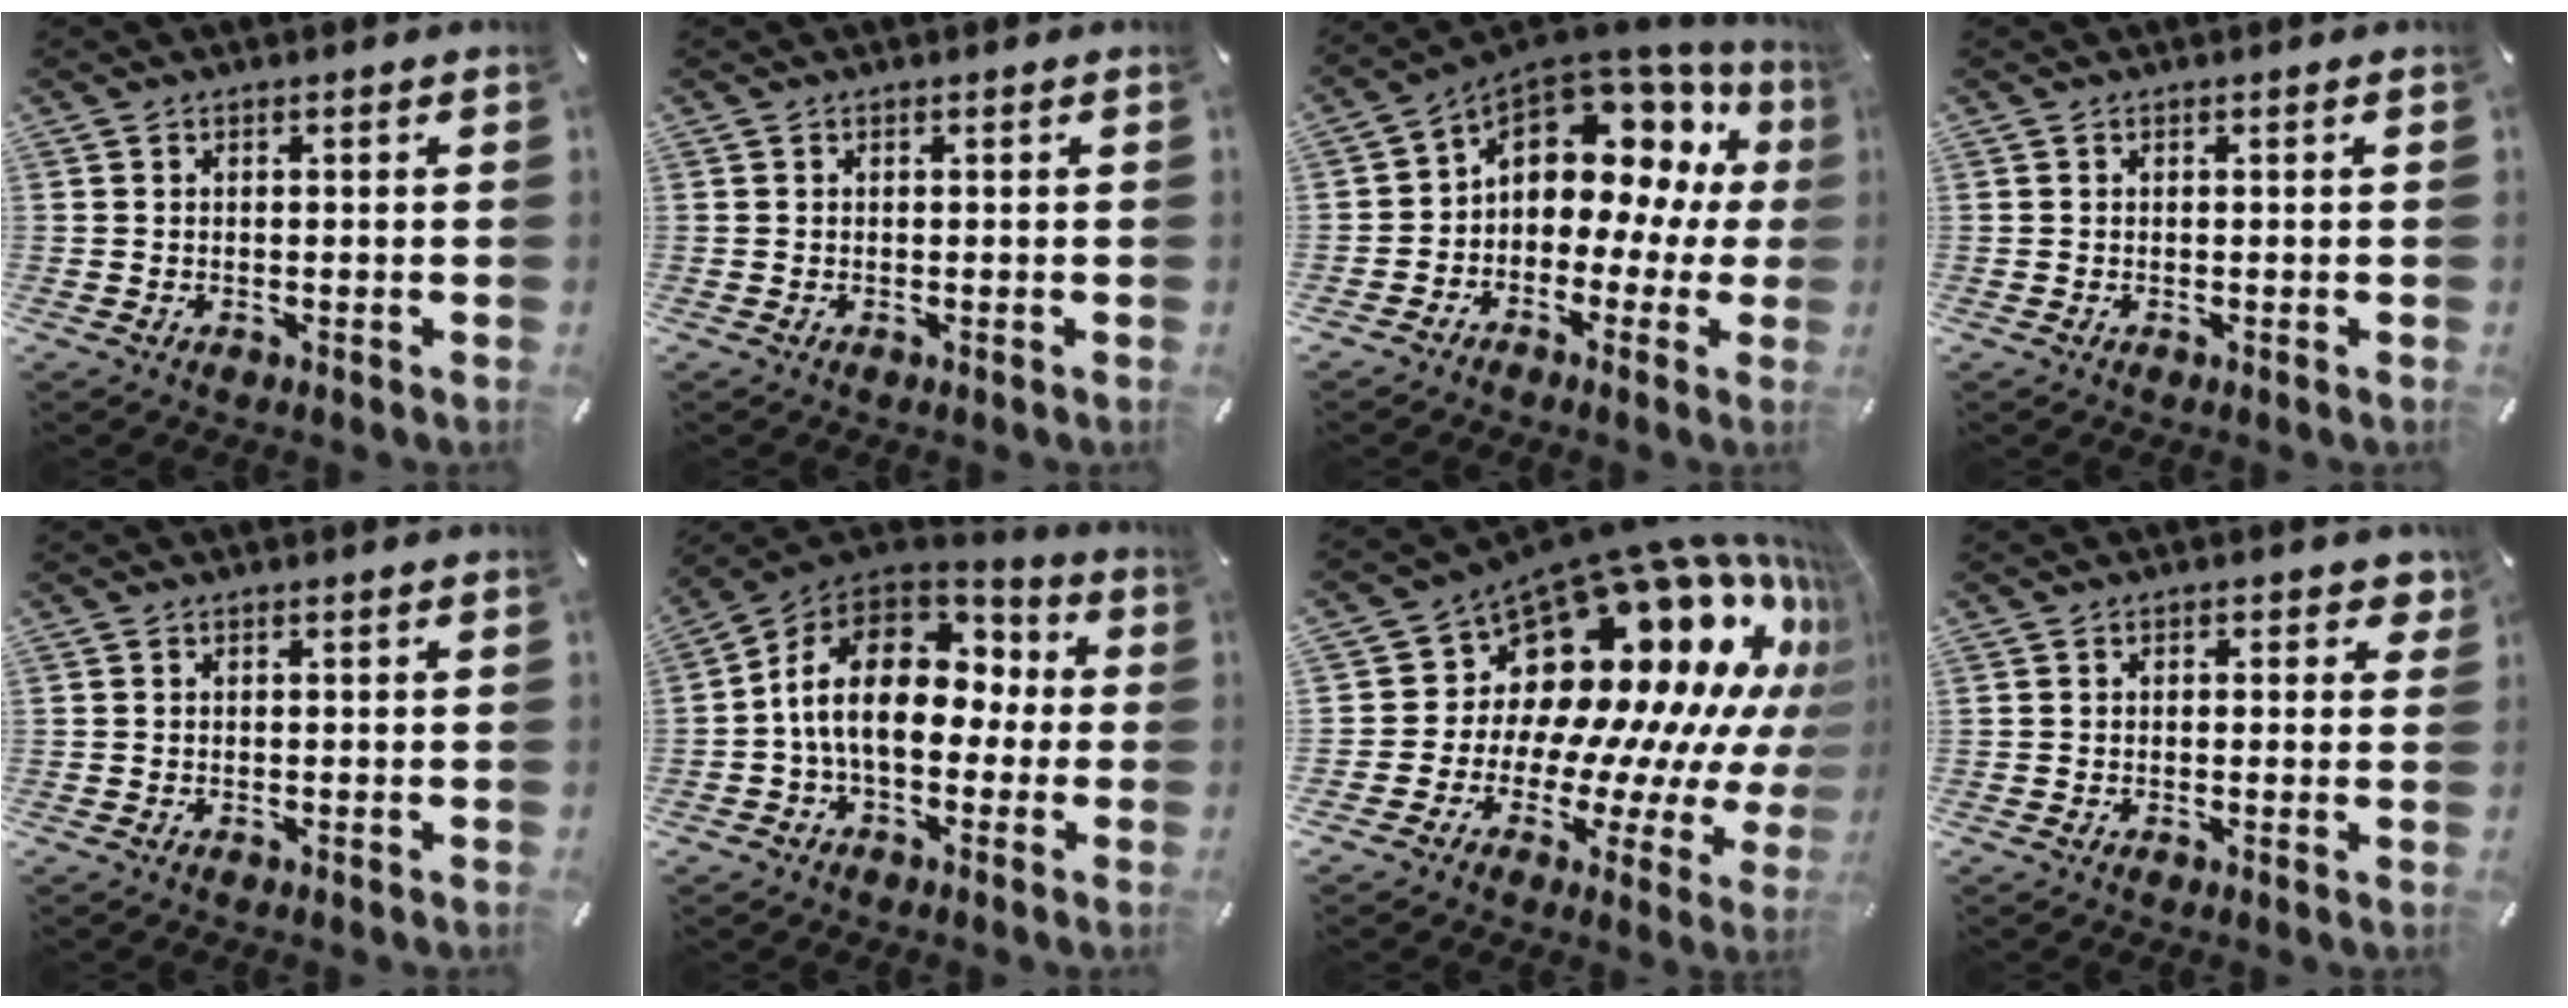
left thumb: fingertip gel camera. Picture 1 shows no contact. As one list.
[{"total": 0.0}, {"total": 11.7, "force": [5.1, 8.2, 6.7], "torque": [-0.102, -0.043, 0.088]}, {"total": 0.0}, {"total": 0.0}, {"total": 16.4, "force": [0.1, 10.6, 12.5], "torque": [-0.238, 0.010, 0.002]}, {"total": 21.3, "force": [11.2, 12.6, 12.9], "torque": [-0.165, -0.156, 0.223]}, {"total": 2.1, "force": [0.6, 1.4, 1.5], "torque": [-0.008, -0.002, 0.004]}]